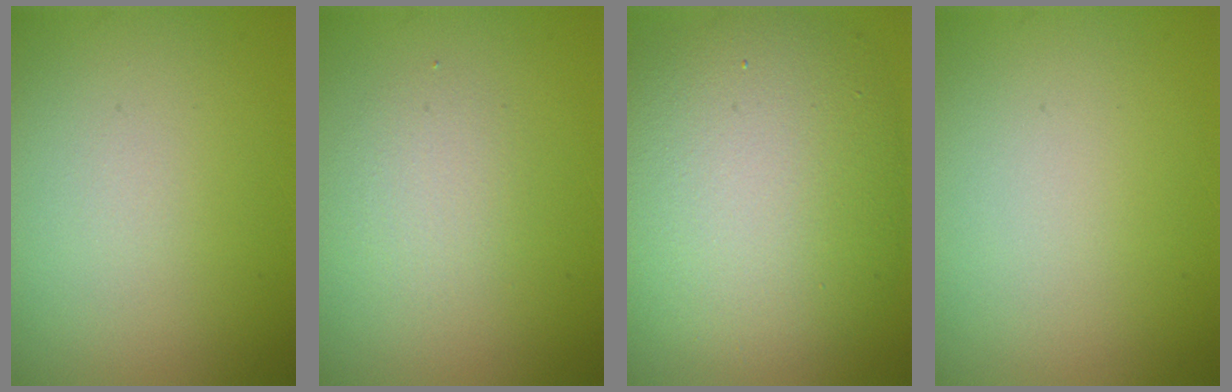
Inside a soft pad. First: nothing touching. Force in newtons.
{"total": 1.7, "press": 1.7, "slide": 0.2}
{"total": 11.3, "press": 11.3, "slide": 0.9}
{"total": 0.0}